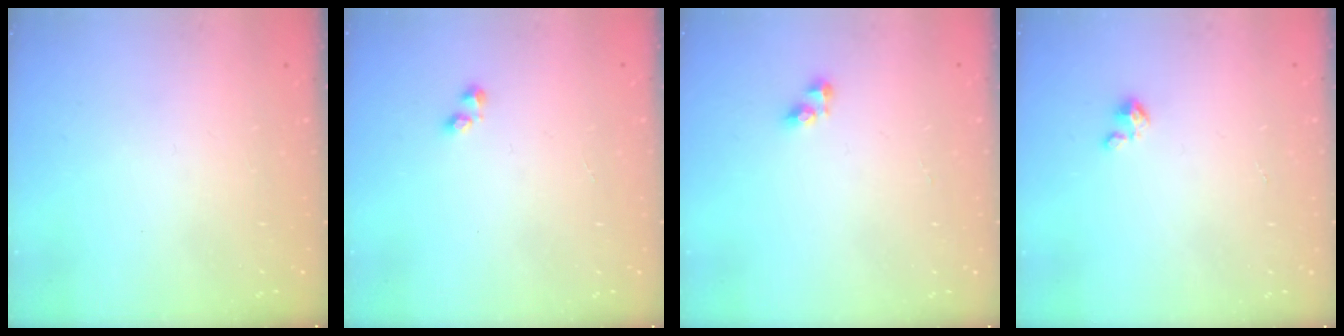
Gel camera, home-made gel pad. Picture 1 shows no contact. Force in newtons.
{"total": 1.4, "press": 1.4, "slide": 0.5}
{"total": 3.5, "press": 3.4, "slide": 0.5}
{"total": 2.1, "press": 2.1, "slide": 0.3}